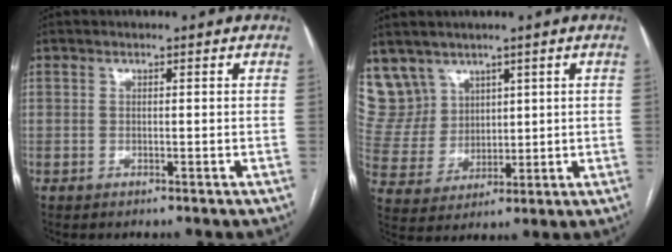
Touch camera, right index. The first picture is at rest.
{"total": 8.6, "force": [6.1, 6.1, 0.1], "torque": [-0.013, 0.024, 0.142]}